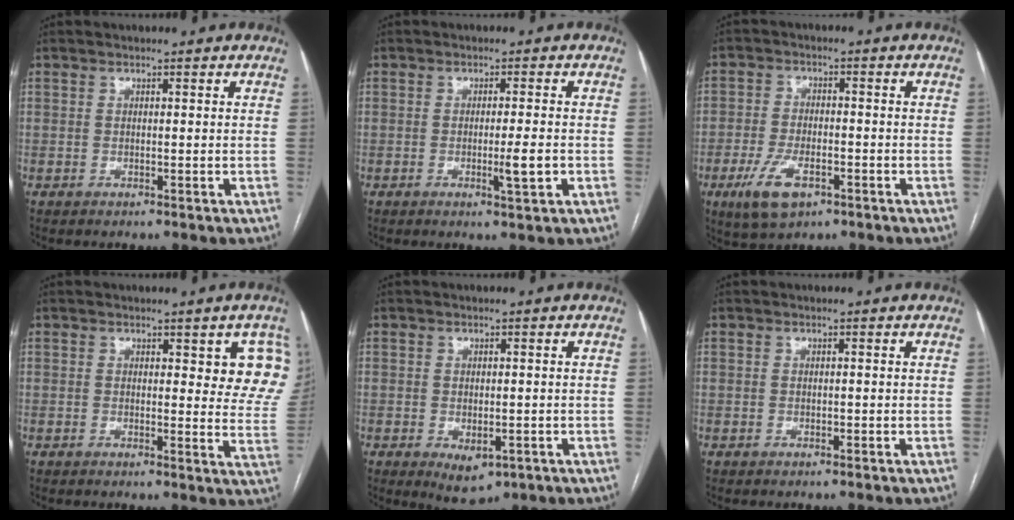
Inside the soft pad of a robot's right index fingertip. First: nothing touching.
{"total": 3.7, "force": [-1.0, -0.1, 3.5], "torque": [-0.056, -0.006, -0.015]}
{"total": 7.6, "force": [-3.8, 3.8, 5.3], "torque": [-0.111, -0.002, -0.061]}
{"total": 8.5, "force": [4.0, 3.0, 6.9], "torque": [-0.056, -0.014, 0.033]}
{"total": 4.4, "force": [-1.6, 2.4, 3.3], "torque": [-0.045, -0.006, -0.008]}
{"total": 0.0}